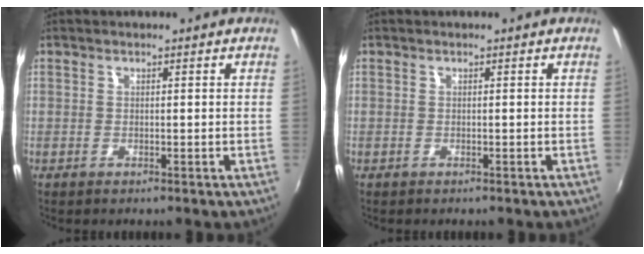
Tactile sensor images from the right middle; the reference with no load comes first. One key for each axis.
{"total": 0.0}